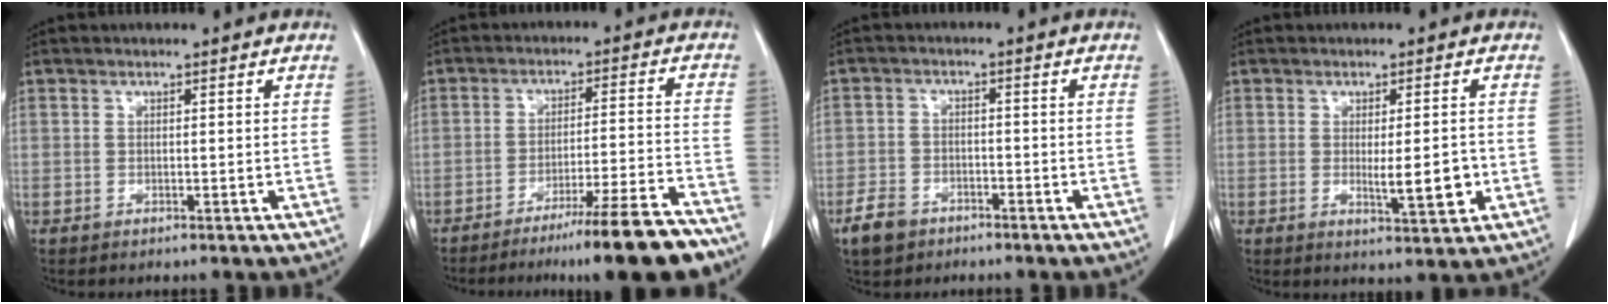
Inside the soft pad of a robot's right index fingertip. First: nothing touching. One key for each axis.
{"total": 13.4, "fx": -10.7, "fy": -0.7, "fz": 8.1, "tx": -0.099, "ty": -0.004, "tz": -0.162}
{"total": 5.0, "fx": -3.5, "fy": 3.1, "fz": 1.8, "tx": -0.039, "ty": 0.003, "tz": -0.058}
{"total": 5.3, "fx": -0.8, "fy": 1.1, "fz": 5.1, "tx": -0.072, "ty": -0.006, "tz": -0.002}